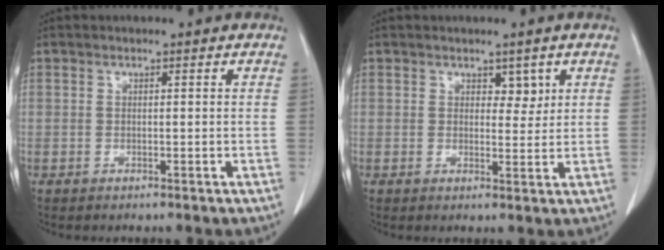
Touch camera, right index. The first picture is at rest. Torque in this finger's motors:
{"motor_torque": [-0.02, 0.11, 0.00, 0.00]}